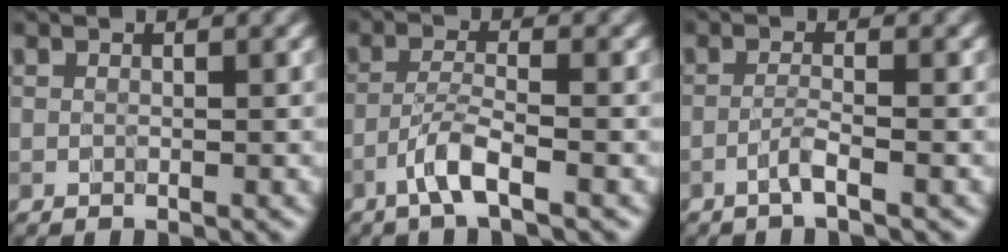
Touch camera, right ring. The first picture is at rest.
{"total": 2.7, "force": [-1.8, 0.1, 2.1], "torque": [-0.039, 0.007, -0.044]}
{"total": 1.4, "force": [-0.8, -0.1, 1.1], "torque": [-0.016, 0.005, -0.024]}